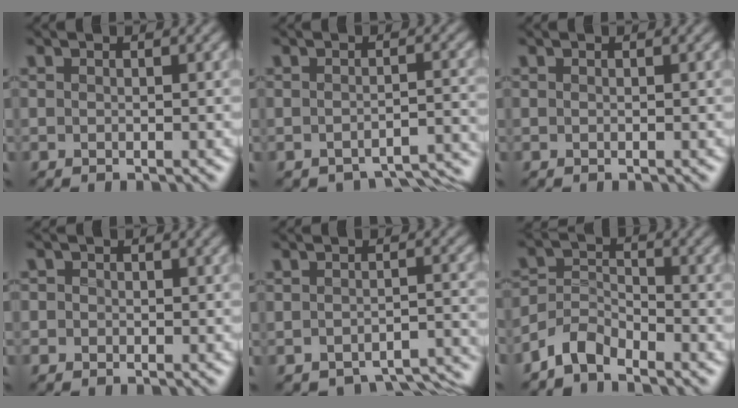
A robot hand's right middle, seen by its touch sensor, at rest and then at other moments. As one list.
[{"total": 4.2, "force": [-4.0, 1.0, 0.8], "torque": [-0.012, -0.002, -0.044]}, {"total": 0.0}, {"total": 1.5, "force": [0.1, 1.5, 0.3], "torque": [0.011, 0.011, -0.016]}, {"total": 5.7, "force": [-5.1, 2.1, 1.3], "torque": [-0.004, -0.003, -0.060]}, {"total": 3.2, "force": [-2.9, 1.2, 0.7], "torque": [-0.017, 0.009, -0.068]}]